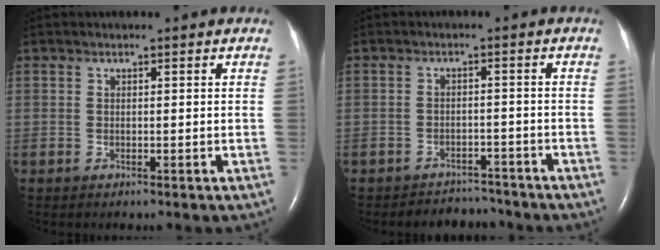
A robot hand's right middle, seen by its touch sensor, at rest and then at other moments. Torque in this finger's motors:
{"motor_torque": [0.02, -0.04, 0.00, 0.00]}